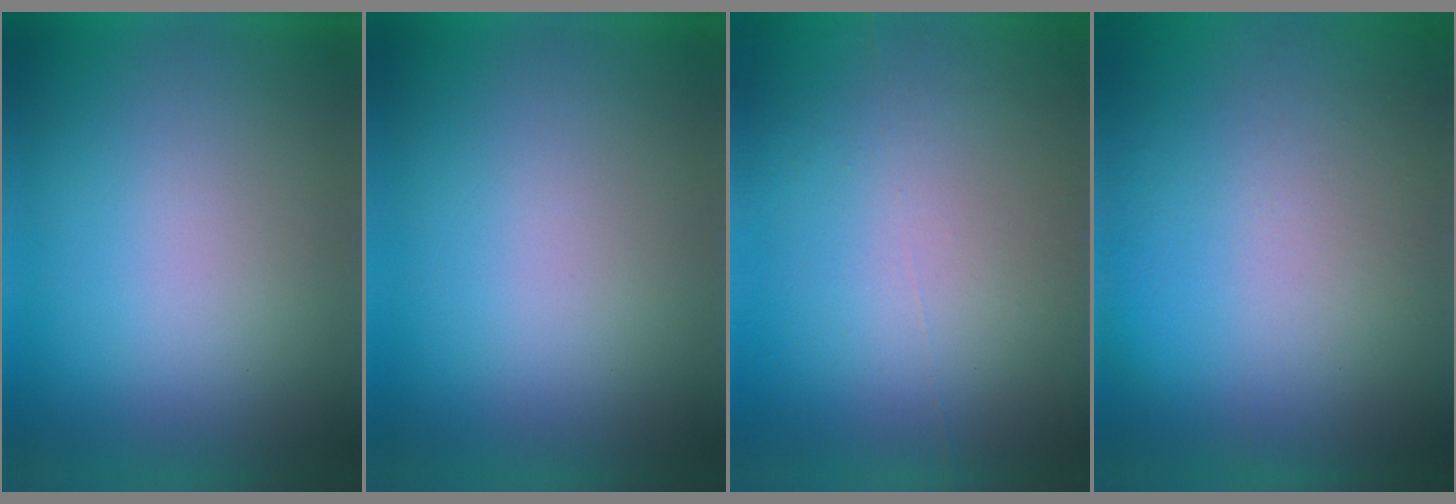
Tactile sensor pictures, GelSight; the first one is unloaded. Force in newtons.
{"total": 0.0}
{"total": 7.1}
{"total": 5.7}